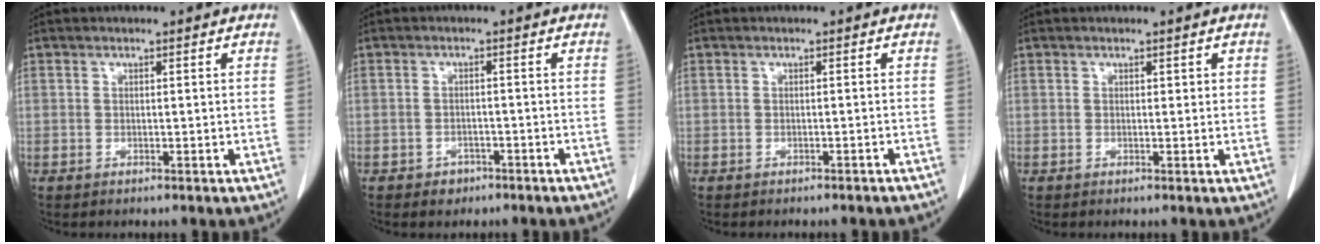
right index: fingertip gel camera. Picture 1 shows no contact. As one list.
[{"total": 2.2, "force": [-1.5, 1.5, 0.5], "torque": [-0.010, 0.006, -0.016]}, {"total": 2.9, "force": [-2.7, 0.1, 1.0], "torque": [-0.016, -0.004, -0.031]}, {"total": 0.7, "force": [0.4, 0.5, 0.4], "torque": [0.001, 0.003, 0.003]}]